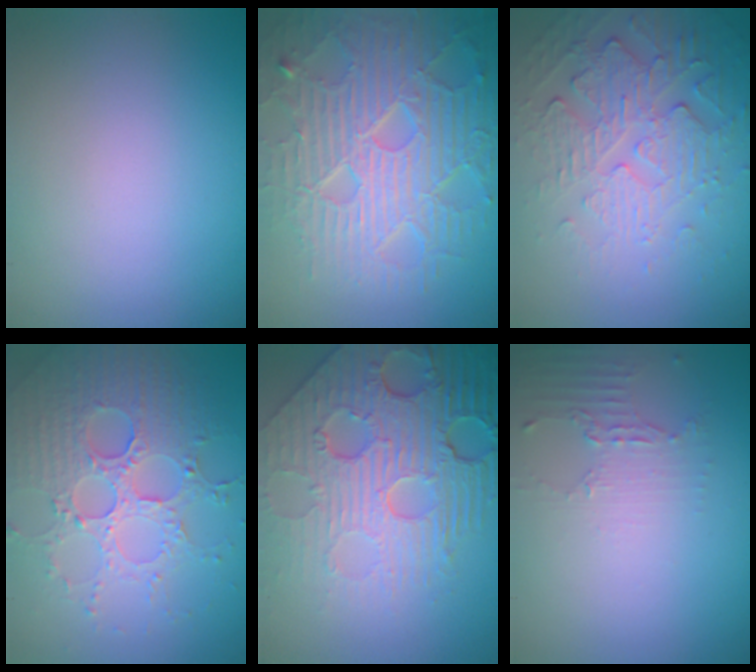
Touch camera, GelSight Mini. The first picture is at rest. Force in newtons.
{"total": 9.0, "press": 6.3, "slide": 6.5}
{"total": 5.4, "press": 3.7, "slide": 4.0}
{"total": 5.1, "press": 4.6, "slide": 2.3}
{"total": 8.6, "press": 5.9, "slide": 6.2}
{"total": 2.0, "press": 1.5, "slide": 1.4}